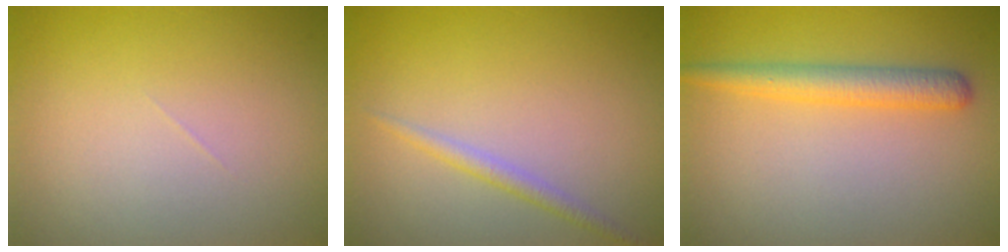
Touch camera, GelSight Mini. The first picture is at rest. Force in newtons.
{"total": 1.4, "press": 1.4, "slide": 0.0}
{"total": 3.0, "press": 3.0, "slide": 0.2}